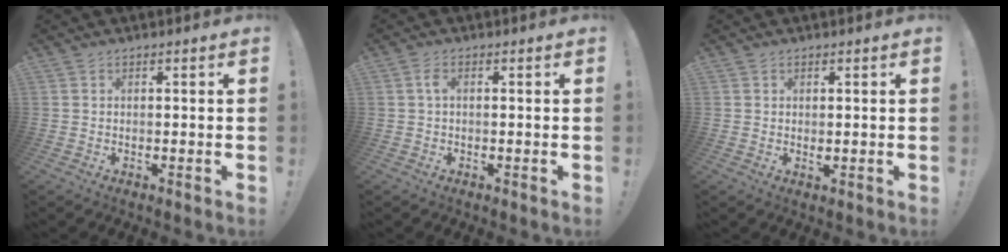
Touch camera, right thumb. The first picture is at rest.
{"total": 2.0, "force": [0.2, 0.9, 1.8], "torque": [-0.037, 0.005, 0.003]}
{"total": 0.7, "force": [0.4, 0.5, 0.4], "torque": [0.001, -0.003, 0.006]}